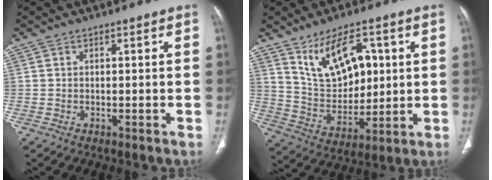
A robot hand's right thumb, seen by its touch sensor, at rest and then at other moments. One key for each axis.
{"total": 14.4, "fx": 5.5, "fy": 8.2, "fz": 10.5, "tx": -0.146, "ty": -0.024, "tz": 0.119}